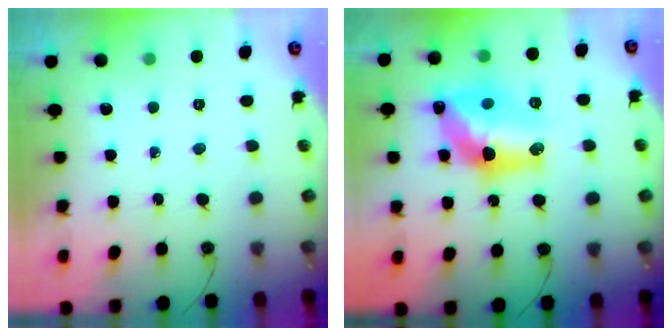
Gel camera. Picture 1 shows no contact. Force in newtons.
{"total": 16.3, "press": 16.2, "slide": 1.4}